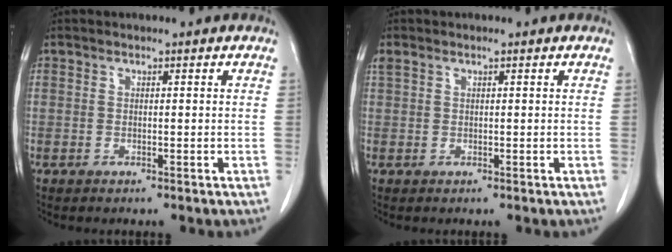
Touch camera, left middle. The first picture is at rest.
{"total": 1.0, "force": [0.8, 0.3, 0.7], "torque": [-0.025, 0.022, 0.019]}